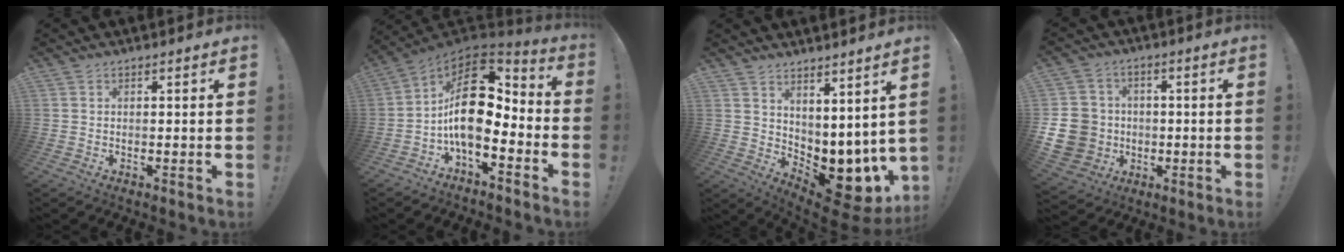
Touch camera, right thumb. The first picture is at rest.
{"total": 18.9, "force": [0.9, 10.4, 15.8], "torque": [-0.269, -0.005, 0.021]}
{"total": 4.8, "force": [0.8, 3.0, 3.7], "torque": [-0.024, -0.052, 0.019]}
{"total": 13.8, "force": [-2.8, 12.5, 5.2], "torque": [-0.110, 0.027, -0.040]}